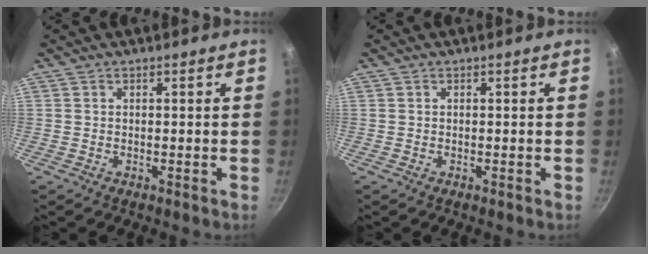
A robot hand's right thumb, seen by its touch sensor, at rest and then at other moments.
{"total": 0.0}